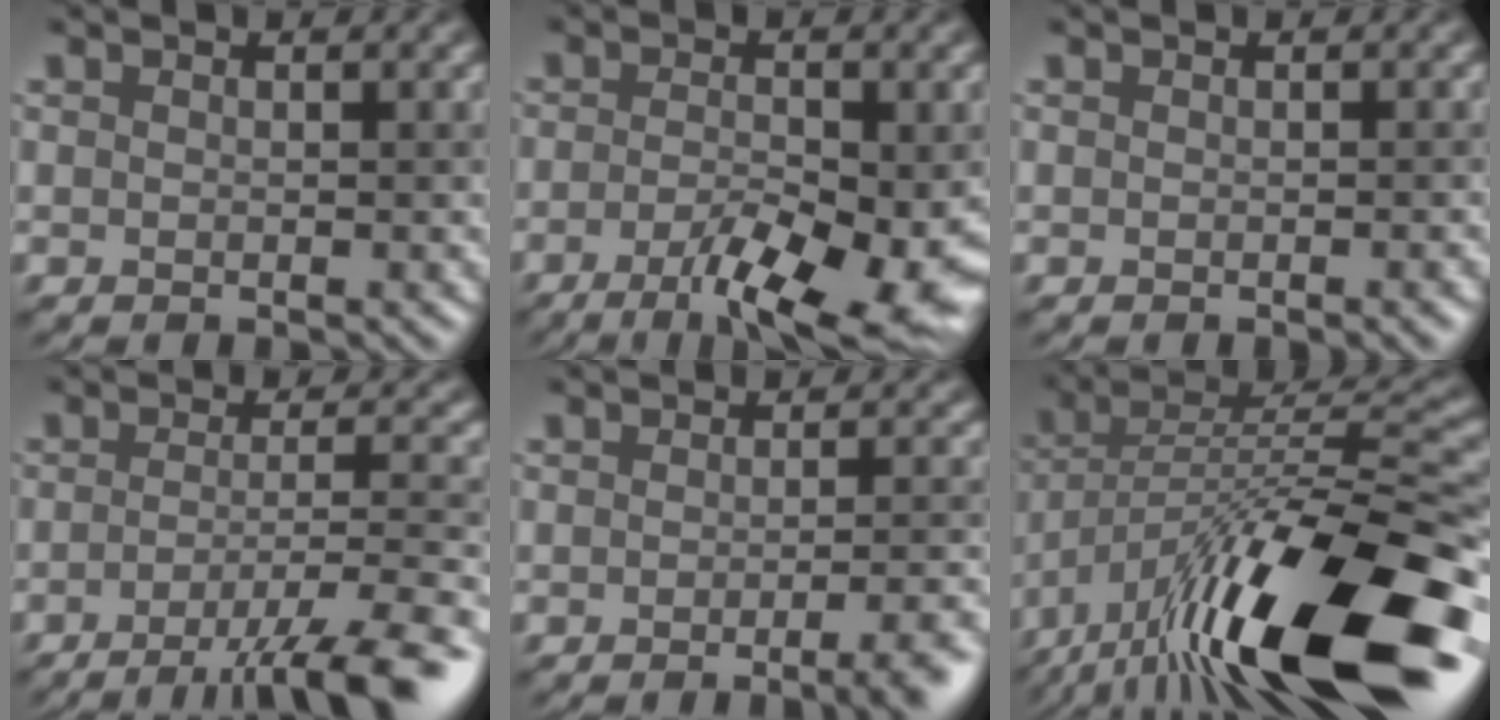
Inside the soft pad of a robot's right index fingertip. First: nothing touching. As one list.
[{"total": 8.5, "force": [-3.7, 2.1, 7.3], "torque": [-0.122, -0.013, -0.057]}, {"total": 0.9, "force": [-0.4, 0.1, 0.8], "torque": [-0.007, 0.002, -0.006]}, {"total": 9.6, "force": [-5.6, 1.8, 7.5], "torque": [-0.103, 0.001, -0.082]}, {"total": 4.6, "force": [-2.2, 1.2, 3.8], "torque": [-0.033, -0.001, -0.028]}, {"total": 17.3, "force": [-9.6, 5.3, 13.4], "torque": [-0.221, 0.013, -0.173]}]